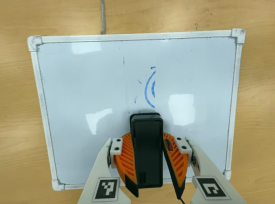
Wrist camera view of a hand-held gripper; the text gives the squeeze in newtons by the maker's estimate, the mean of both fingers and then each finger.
{"total": 8.1, "left": 8.3, "right": 7.9}